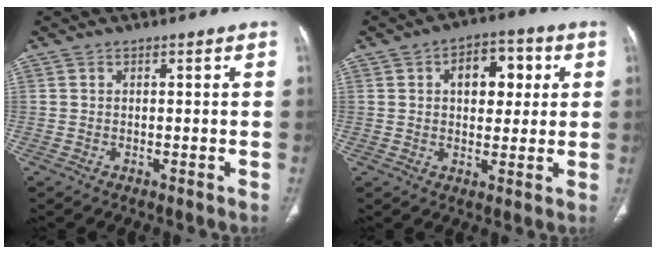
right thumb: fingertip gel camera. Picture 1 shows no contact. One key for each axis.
{"total": 9.8, "fx": 2.6, "fy": 6.1, "fz": 7.1, "tx": -0.065, "ty": 0.009, "tz": 0.036}